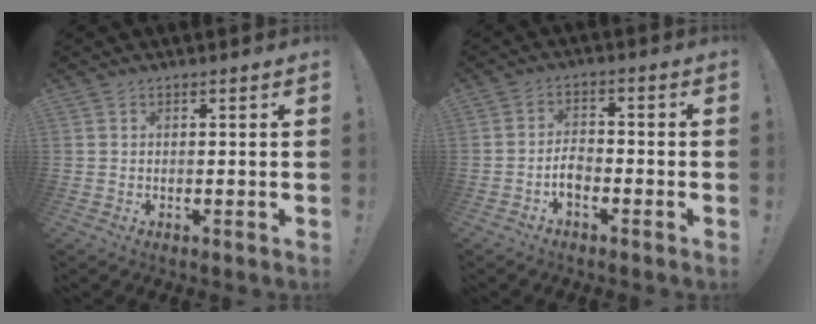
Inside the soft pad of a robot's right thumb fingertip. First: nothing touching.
{"total": 4.6, "force": [-2.5, 2.3, 3.0], "torque": [-0.058, 0.005, -0.045]}